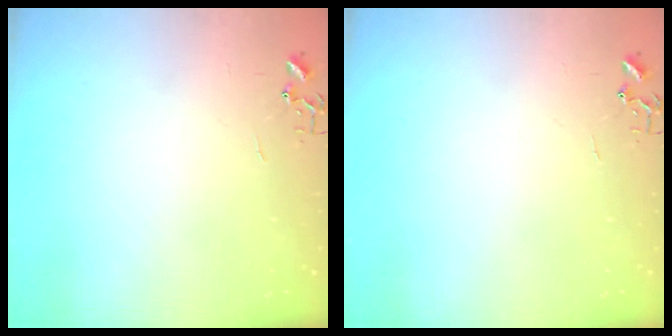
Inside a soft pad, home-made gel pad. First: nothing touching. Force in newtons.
{"total": 0.0}